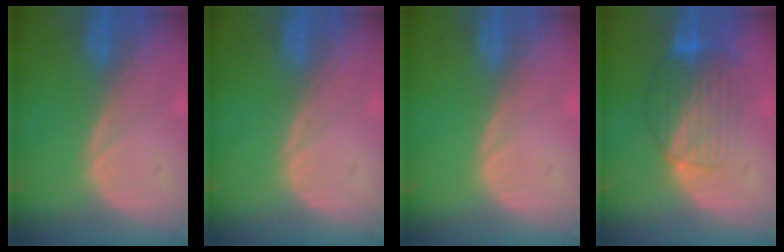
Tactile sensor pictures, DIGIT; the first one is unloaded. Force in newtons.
{"total": 0.0}
{"total": 0.0}
{"total": 8.4, "press": 7.1, "slide": 4.5}